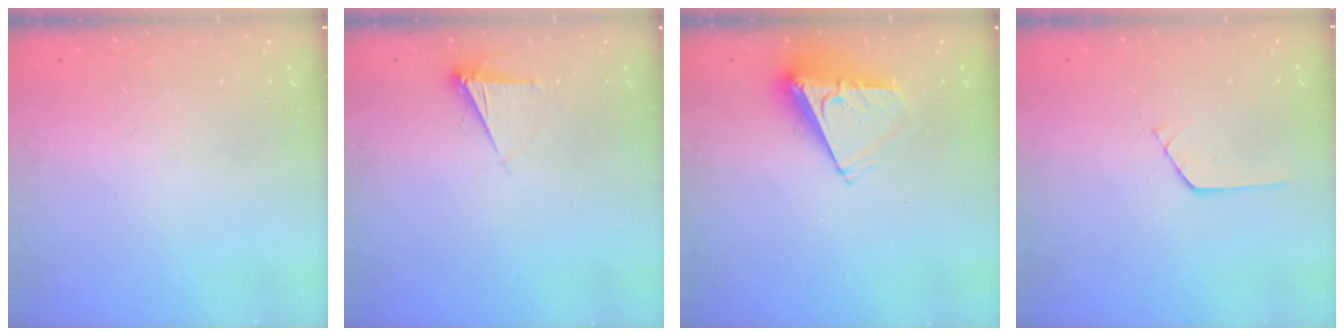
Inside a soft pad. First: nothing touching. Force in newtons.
{"total": 3.4, "press": 3.3, "slide": 0.5}
{"total": 7.7, "press": 7.7, "slide": 0.7}
{"total": 0.7, "press": 0.7, "slide": 0.1}